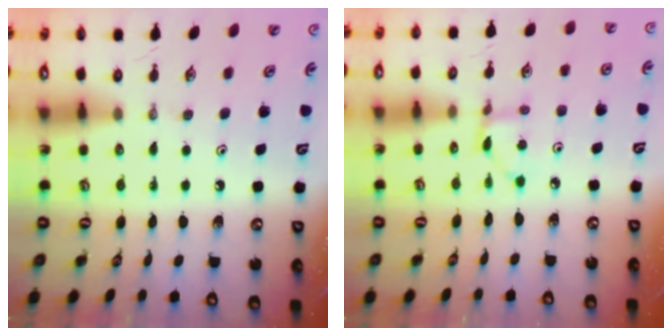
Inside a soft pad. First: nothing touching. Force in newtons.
{"total": 4.0, "press": 4.0, "slide": 0.5}